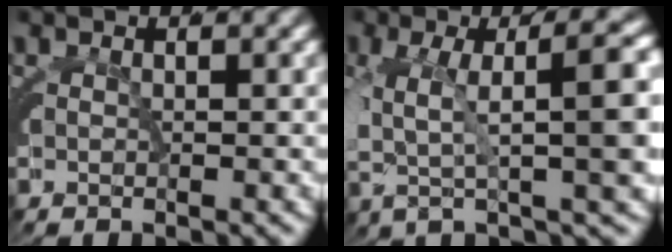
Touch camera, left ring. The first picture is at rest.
{"total": 7.7, "force": [-0.1, 3.1, 7.0], "torque": [-0.093, 0.003, 0.003]}